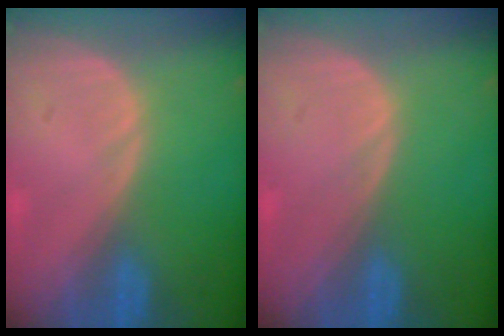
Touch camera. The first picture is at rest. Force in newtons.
{"total": 0.0}